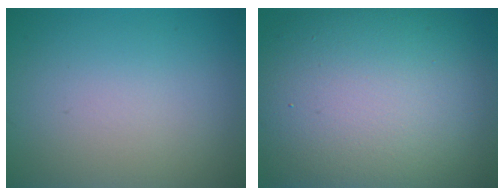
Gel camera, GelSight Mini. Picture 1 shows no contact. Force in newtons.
{"total": 15.4, "press": 15.4, "slide": 0.8}